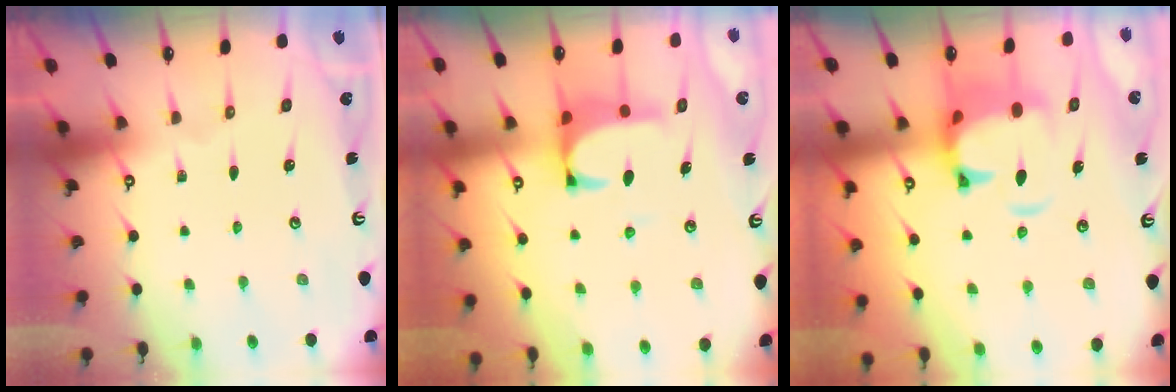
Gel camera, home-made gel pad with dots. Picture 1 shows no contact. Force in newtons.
{"total": 2.5, "press": 2.4, "slide": 0.7}
{"total": 5.7, "press": 5.5, "slide": 1.7}